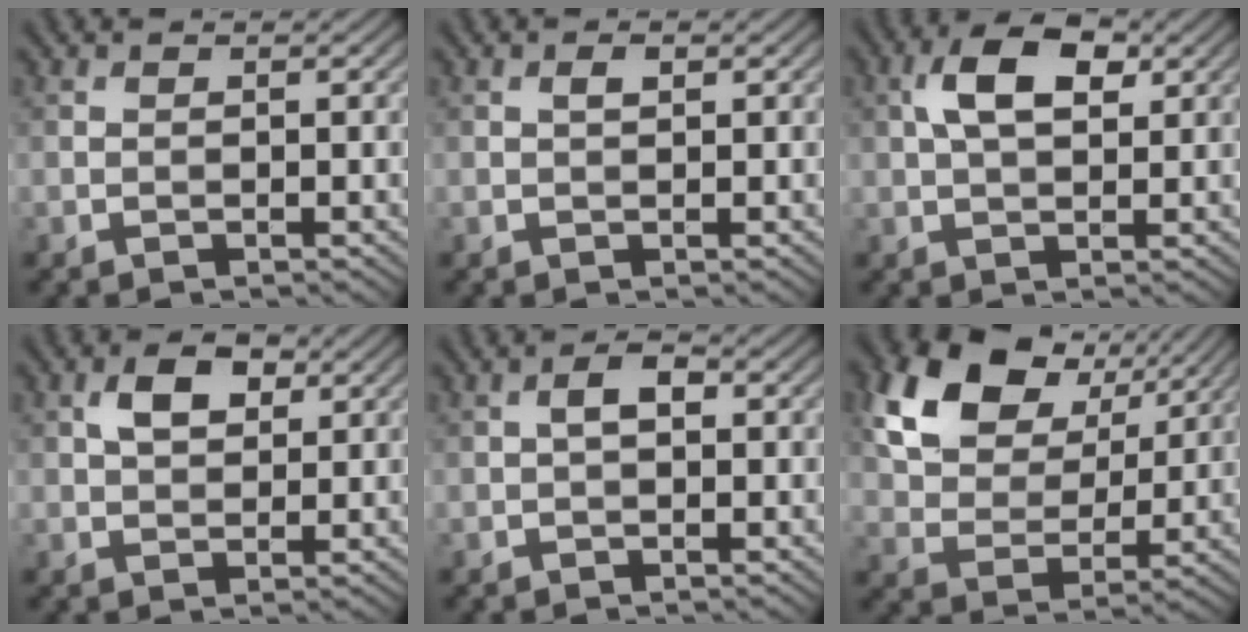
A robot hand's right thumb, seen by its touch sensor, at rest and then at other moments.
{"total": 1.0, "force": [0.3, 0.4, 0.8], "torque": [-0.014, 0.000, 0.006]}
{"total": 6.4, "force": [1.9, 3.4, 5.0], "torque": [-0.099, 0.009, 0.028]}
{"total": 4.1, "force": [1.5, 2.5, 2.9], "torque": [-0.057, 0.007, 0.024]}
{"total": 2.2, "force": [0.1, 1.2, 1.8], "torque": [-0.031, 0.010, -0.004]}
{"total": 14.4, "force": [7.2, 9.4, 8.2], "torque": [-0.192, 0.024, 0.124]}